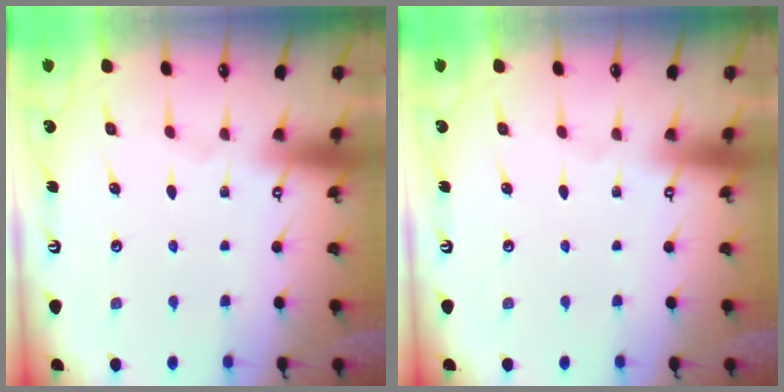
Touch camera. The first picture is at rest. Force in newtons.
{"total": 0.0}